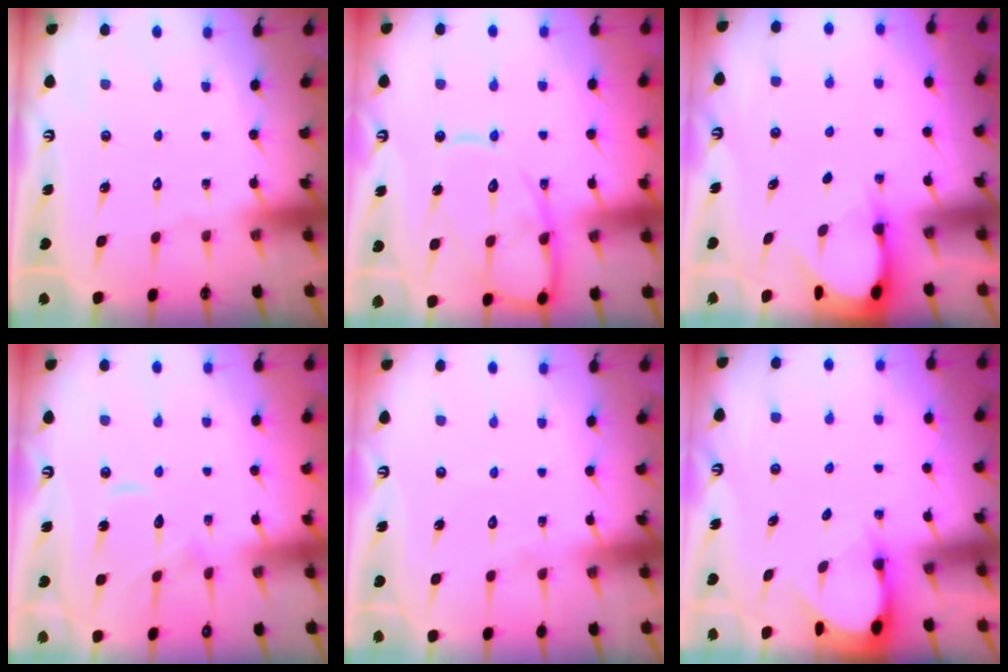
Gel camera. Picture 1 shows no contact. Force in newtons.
{"total": 12.9, "press": 12.9, "slide": 1.1}
{"total": 3.1, "press": 3.1, "slide": 0.4}
{"total": 8.7, "press": 8.6, "slide": 0.2}
{"total": 3.1, "press": 3.0, "slide": 0.3}
{"total": 2.6, "press": 2.5, "slide": 0.4}